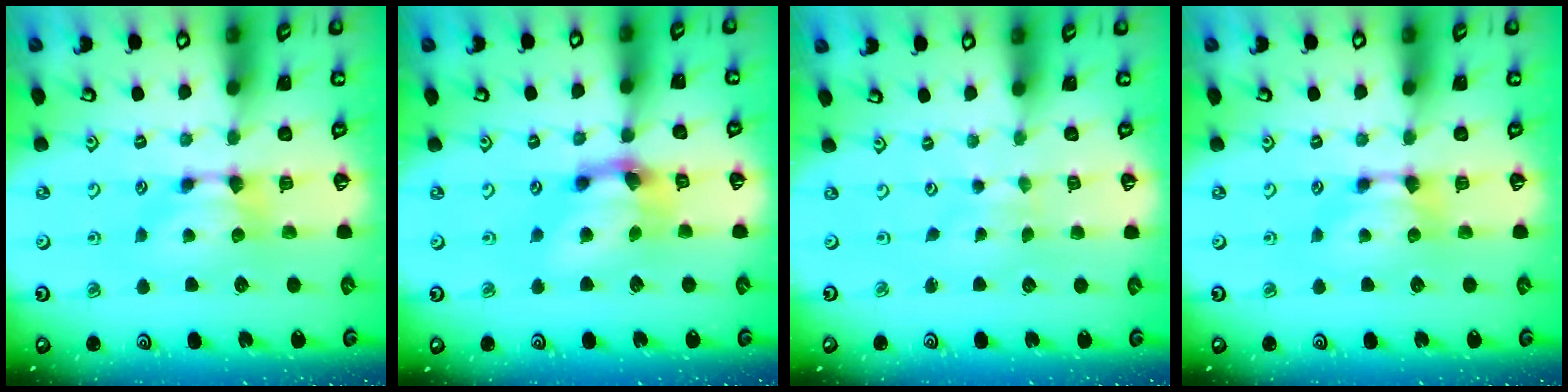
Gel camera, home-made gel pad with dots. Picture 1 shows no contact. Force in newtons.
{"total": 5.3, "press": 4.9, "slide": 1.8}
{"total": 3.8, "press": 3.8, "slide": 0.2}
{"total": 0.0}